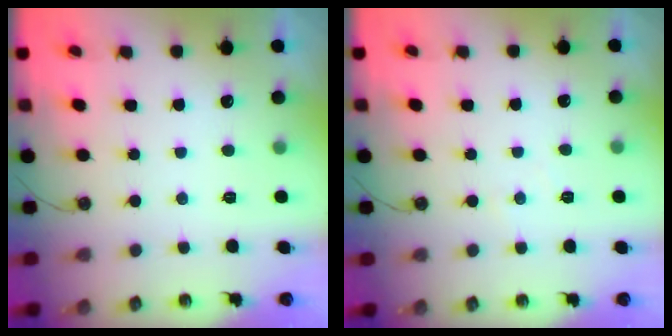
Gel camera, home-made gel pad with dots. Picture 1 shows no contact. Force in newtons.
{"total": 2.6, "press": 2.5, "slide": 0.5}